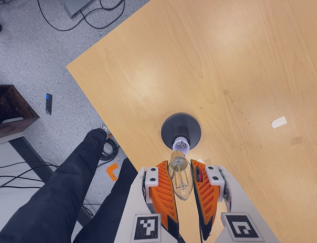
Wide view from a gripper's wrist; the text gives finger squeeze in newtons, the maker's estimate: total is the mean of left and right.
{"total": 21.1, "left": 25.1, "right": 17.1}